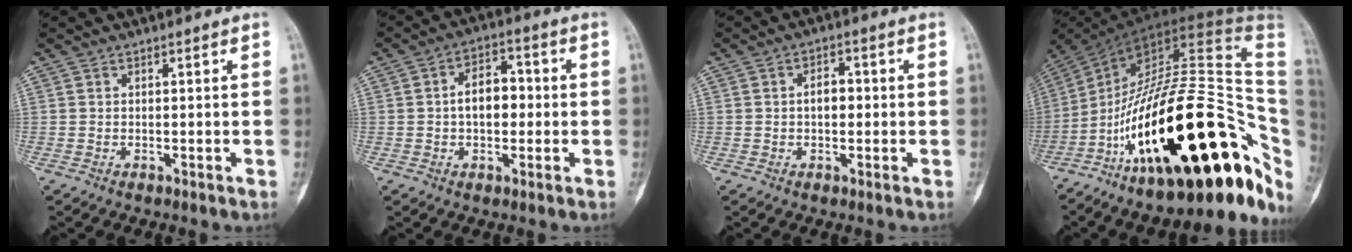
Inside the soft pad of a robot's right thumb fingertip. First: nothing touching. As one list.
[{"total": 7.8, "force": [0.0, 4.9, 6.0], "torque": [-0.079, 0.021, -0.006]}, {"total": 3.5, "force": [0.1, 2.3, 2.7], "torque": [-0.037, 0.011, -0.002]}, {"total": 36.9, "force": [-10.0, 14.3, 32.5], "torque": [-0.421, 0.088, -0.148]}]